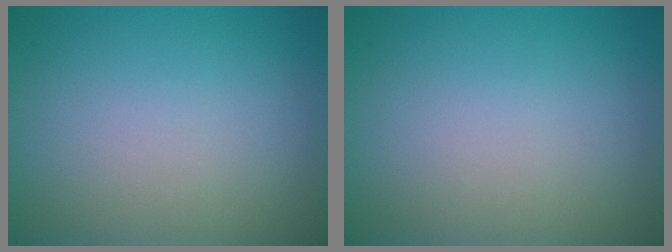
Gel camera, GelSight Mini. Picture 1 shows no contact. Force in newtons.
{"total": 0.0}